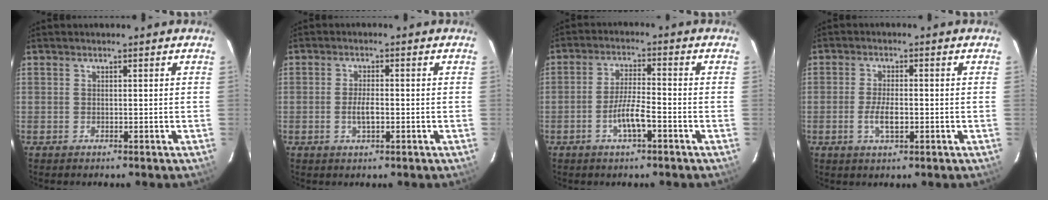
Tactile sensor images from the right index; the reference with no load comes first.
{"total": 3.1, "force": [-0.9, 1.0, 2.8], "torque": [-0.054, -0.004, -0.015]}
{"total": 5.7, "force": [-2.8, 1.1, 4.8], "torque": [-0.096, 0.000, -0.051]}
{"total": 4.2, "force": [-1.2, 1.4, 3.7], "torque": [-0.076, -0.005, -0.022]}